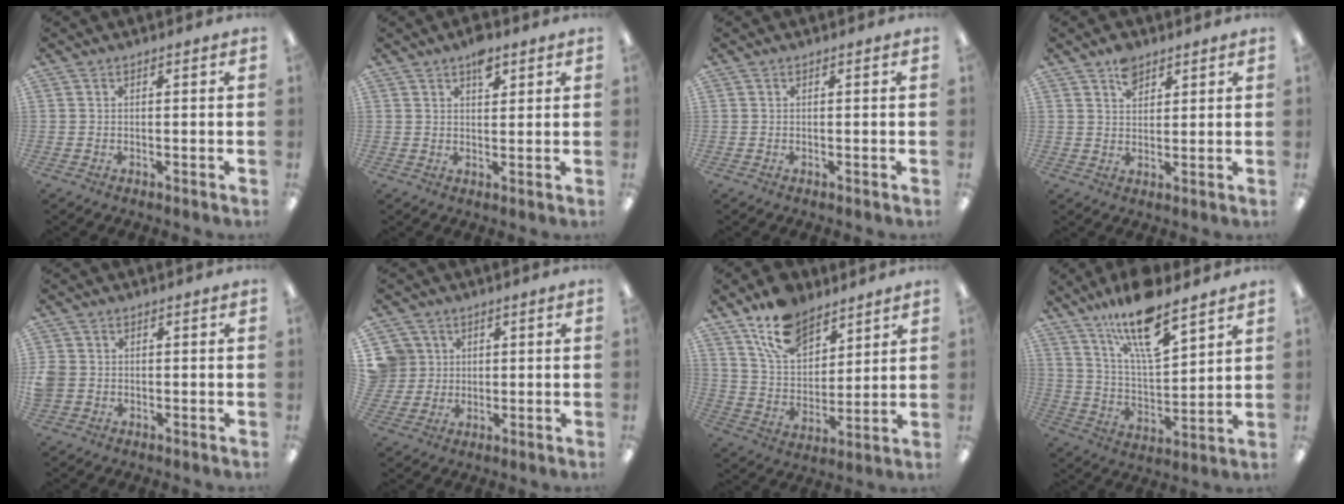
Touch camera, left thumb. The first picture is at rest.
{"total": 4.9, "force": [3.0, 2.5, 2.9], "torque": [-0.022, -0.016, 0.046]}
{"total": 0.0}
{"total": 5.0, "force": [3.4, 3.0, 2.0], "torque": [-0.025, -0.010, 0.060]}
{"total": 3.1, "force": [-0.4, 2.9, 1.2], "torque": [-0.026, 0.005, -0.007]}
{"total": 6.6, "force": [2.2, 6.3, 0.2], "torque": [-0.017, 0.005, 0.046]}
{"total": 13.7, "force": [9.9, 7.4, 5.9], "torque": [-0.116, -0.044, 0.189]}
{"total": 16.5, "force": [11.9, 5.1, 10.2], "torque": [-0.177, -0.059, 0.200]}